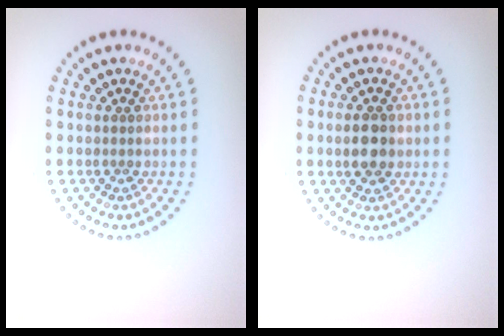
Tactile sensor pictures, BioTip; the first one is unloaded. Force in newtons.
{"total": 2.9, "press": 2.9, "slide": 0.0}